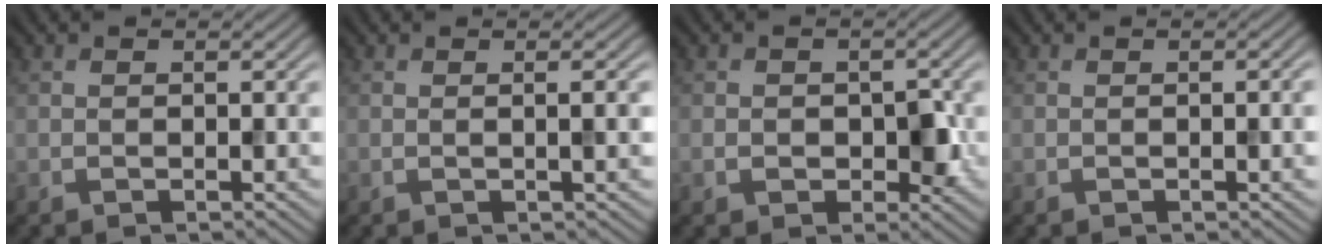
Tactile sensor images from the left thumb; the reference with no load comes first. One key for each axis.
{"total": 1.9, "fx": 0.1, "fy": 0.3, "fz": 1.9, "tx": -0.028, "ty": 0.005, "tz": -0.003}
{"total": 3.2, "fx": -0.6, "fy": 2.4, "fz": 2.0, "tx": -0.035, "ty": -0.008, "tz": -0.008}
{"total": 2.3, "fx": -0.1, "fy": 0.5, "fz": 2.2, "tx": -0.028, "ty": 0.003, "tz": -0.003}